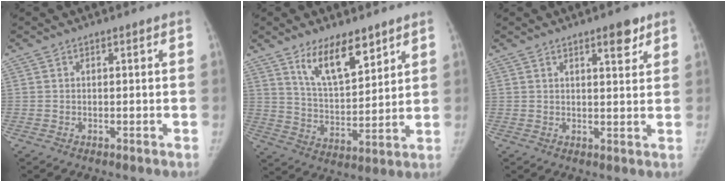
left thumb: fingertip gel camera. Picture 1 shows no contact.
{"total": 11.7, "force": [7.6, 4.5, 7.6], "torque": [-0.107, -0.052, 0.144]}
{"total": 4.5, "force": [2.9, 1.3, 3.2], "torque": [-0.034, -0.017, 0.040]}